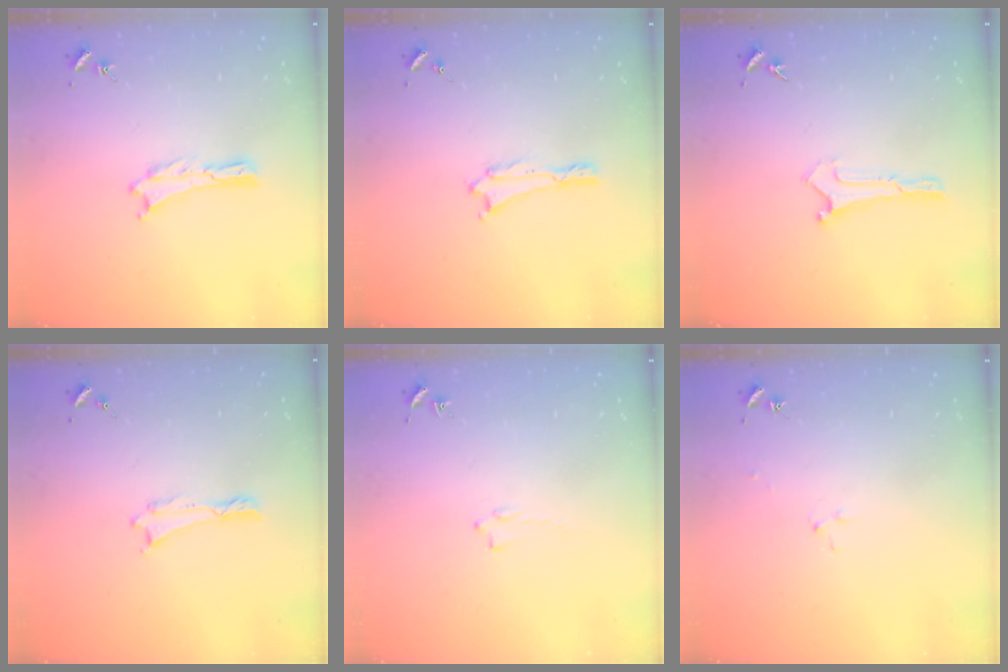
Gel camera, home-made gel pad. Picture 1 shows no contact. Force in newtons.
{"total": 0.0}
{"total": 0.0}
{"total": 0.0}
{"total": 0.8, "press": 0.7, "slide": 0.2}
{"total": 2.5, "press": 2.5, "slide": 0.3}